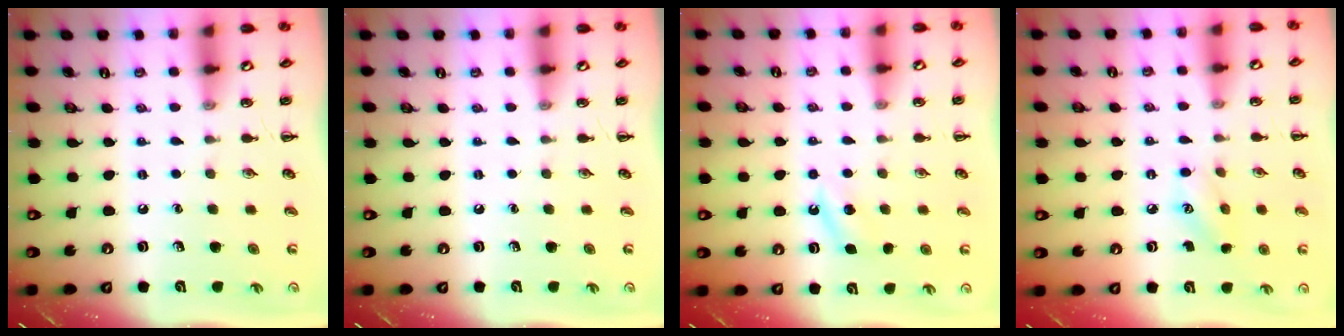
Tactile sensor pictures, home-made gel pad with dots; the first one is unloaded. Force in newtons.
{"total": 0.0}
{"total": 5.2, "press": 5.0, "slide": 1.6}
{"total": 7.0, "press": 6.8, "slide": 1.6}